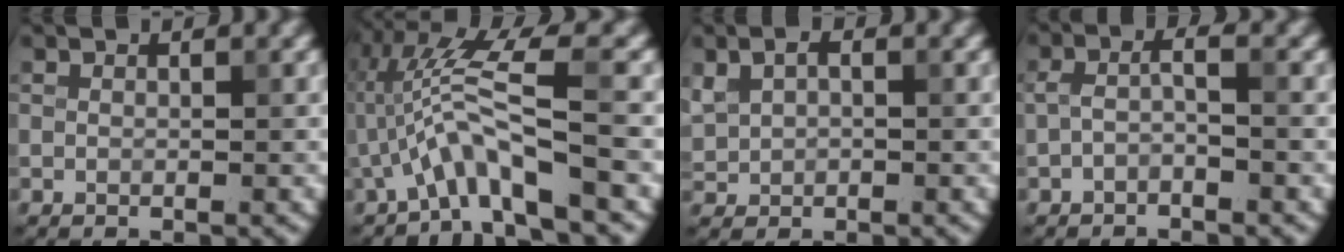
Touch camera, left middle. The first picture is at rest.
{"total": 5.8, "force": [-2.0, 0.6, 5.4], "torque": [-0.114, 0.018, -0.036]}
{"total": 2.2, "force": [0.5, 1.6, 1.4], "torque": [-0.033, 0.004, 0.010]}
{"total": 1.8, "force": [-0.8, 0.4, 1.6], "torque": [-0.033, 0.008, -0.022]}